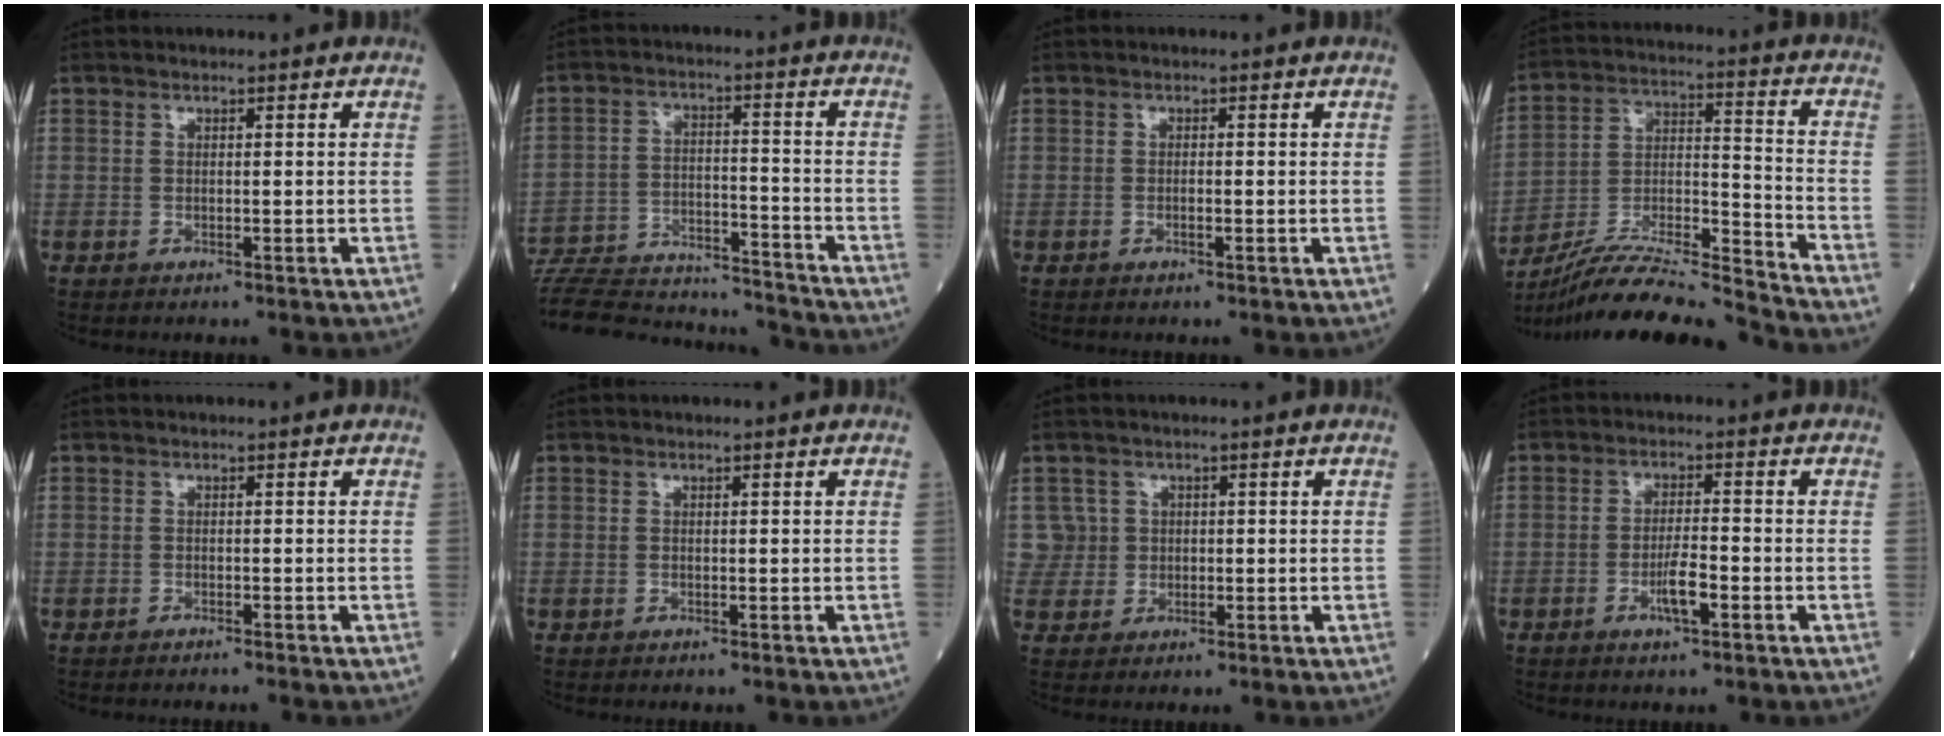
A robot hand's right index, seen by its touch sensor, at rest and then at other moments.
{"total": 21.0, "force": [-20.2, 2.8, 5.1], "torque": [-0.128, -0.004, -0.301]}
{"total": 0.6, "force": [-0.2, 0.1, 0.5], "torque": [-0.013, 0.001, -0.002]}
{"total": 17.9, "force": [-17.0, -1.4, 5.5], "torque": [-0.105, 0.006, -0.297]}
{"total": 1.9, "force": [-1.8, -0.2, 0.7], "torque": [-0.010, 0.002, -0.020]}
{"total": 0.0}
{"total": 3.0, "force": [0.5, 2.9, -0.6], "torque": [0.026, 0.008, 0.006]}
{"total": 3.9, "force": [-1.7, 0.6, 3.5], "torque": [-0.066, 0.000, -0.029]}